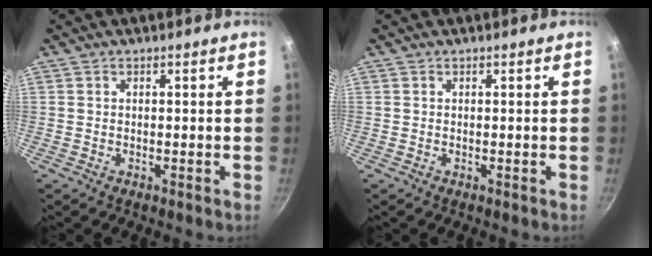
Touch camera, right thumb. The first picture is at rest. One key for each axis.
{"total": 0.0}